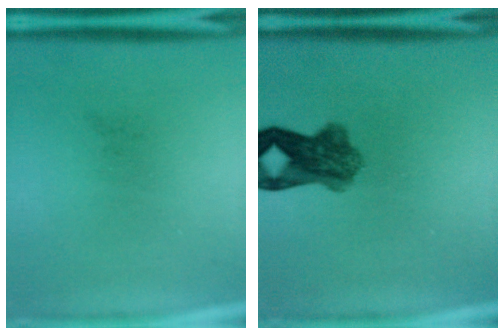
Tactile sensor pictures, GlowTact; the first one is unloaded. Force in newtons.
{"total": 6.6}